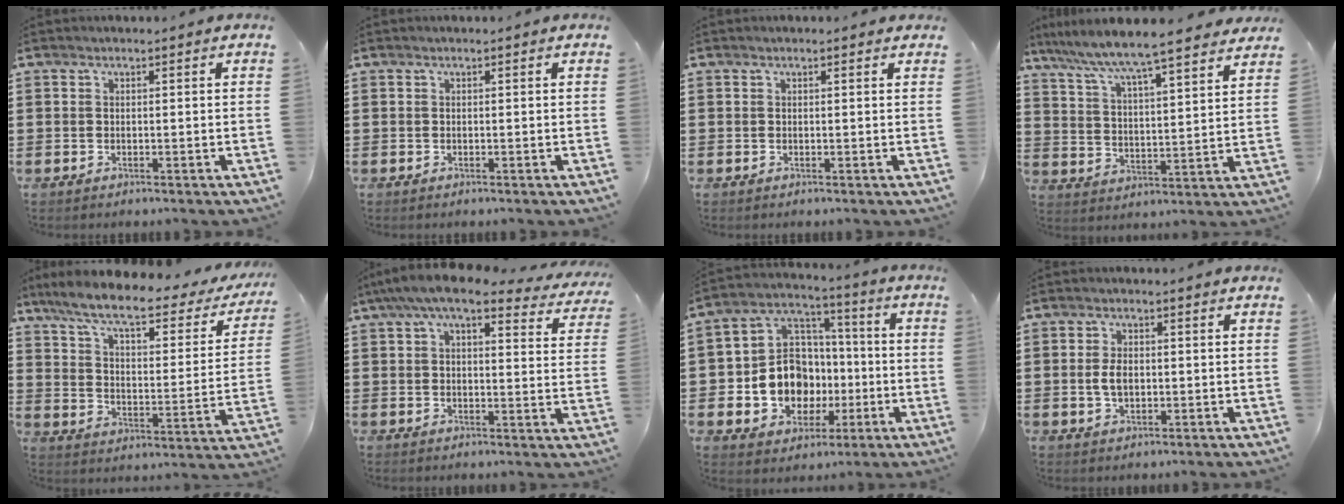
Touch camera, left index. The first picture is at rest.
{"total": 0.0}
{"total": 0.0}
{"total": 6.1, "force": [5.7, -0.3, 2.2], "torque": [-0.071, -0.041, 0.091]}
{"total": 8.1, "force": [6.3, 1.1, 5.0], "torque": [-0.121, -0.034, 0.103]}
{"total": 7.9, "force": [6.2, 1.4, 4.6], "torque": [-0.109, -0.013, 0.111]}
{"total": 11.2, "force": [-2.9, 9.8, 4.5], "torque": [-0.110, 0.014, -0.050]}
{"total": 3.3, "force": [0.0, 1.9, 2.7], "torque": [-0.062, 0.004, -0.003]}